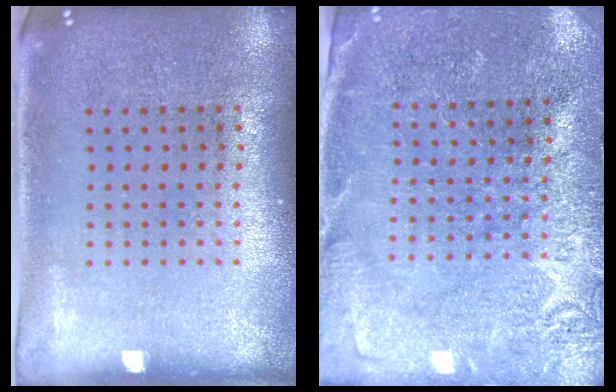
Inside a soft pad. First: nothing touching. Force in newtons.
{"total": 2.8, "press": 2.8, "slide": 0.1}